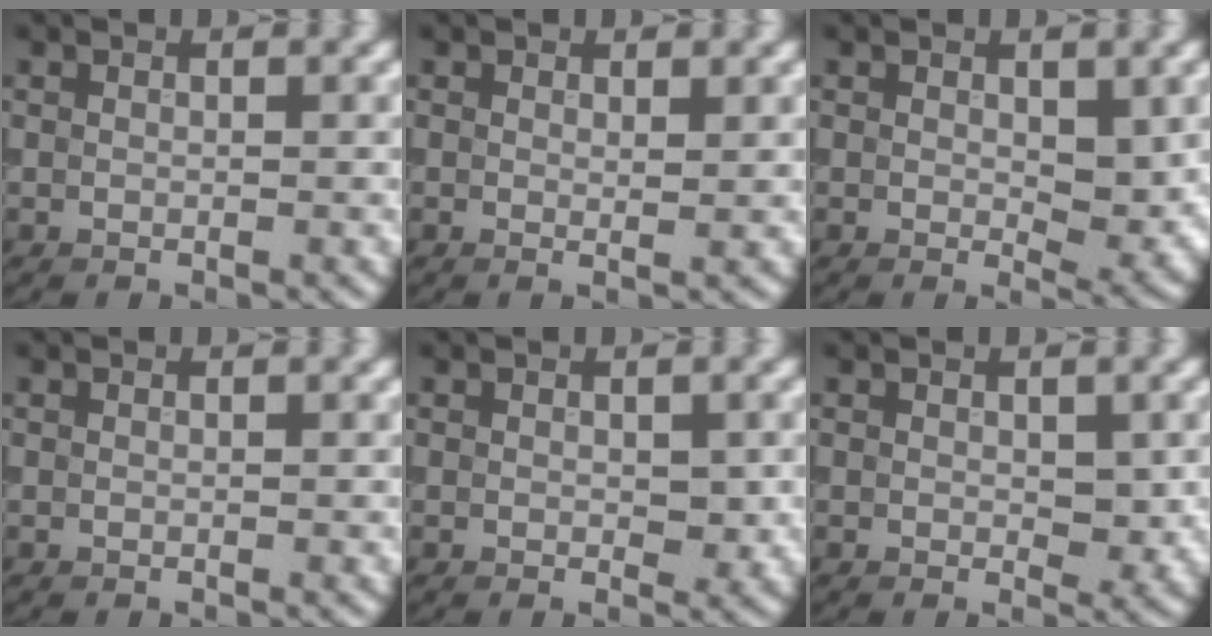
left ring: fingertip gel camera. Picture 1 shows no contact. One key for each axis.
{"total": 0.7, "fx": 0.3, "fy": 0.1, "fz": 0.7, "tx": -0.008, "ty": -0.006, "tz": 0.004}
{"total": 2.8, "fx": 0.5, "fy": 1.4, "fz": 2.4, "tx": -0.030, "ty": -0.012, "tz": 0.011}
{"total": 0.0}
{"total": 1.5, "fx": 0.0, "fy": 0.8, "fz": 1.3, "tx": -0.013, "ty": -0.003, "tz": 0.001}
{"total": 1.9, "fx": 0.1, "fy": 1.1, "fz": 1.6, "tx": -0.018, "ty": -0.004, "tz": 0.004}